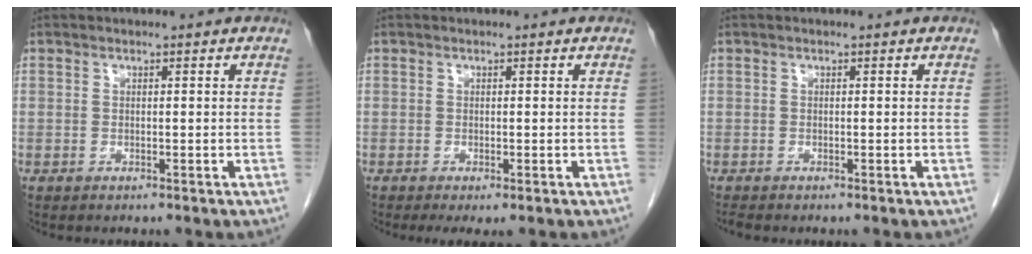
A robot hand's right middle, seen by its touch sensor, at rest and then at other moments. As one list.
[{"total": 2.0, "force": [-1.2, 0.4, 1.6], "torque": [-0.025, -0.009, -0.015]}, {"total": 0.5, "force": [-0.5, -0.1, 0.1], "torque": [-0.008, -0.003, -0.012]}]